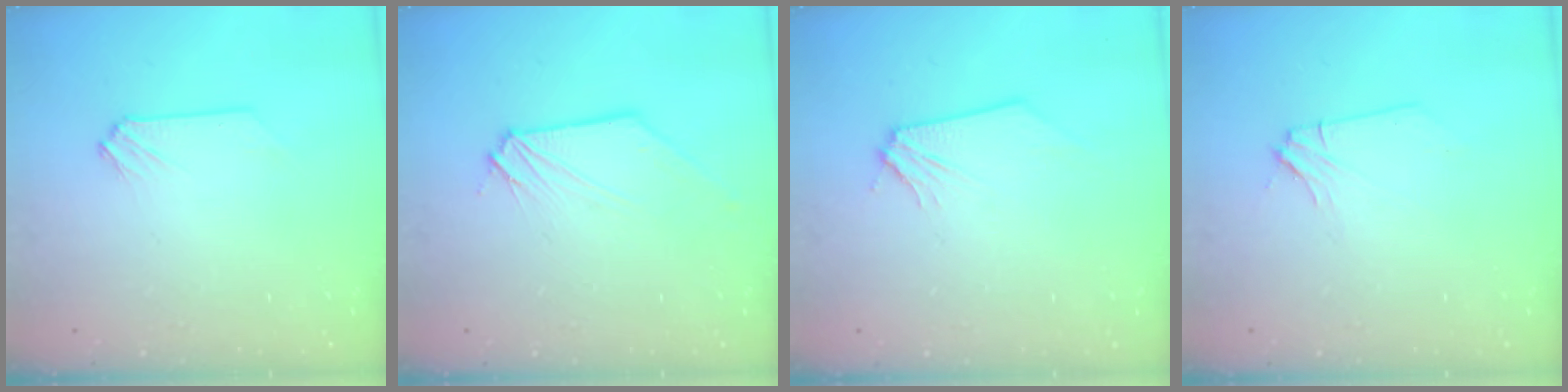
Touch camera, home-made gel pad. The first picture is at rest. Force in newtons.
{"total": 0.6, "press": 0.6, "slide": 0.1}
{"total": 0.0}
{"total": 2.9, "press": 2.9, "slide": 0.5}